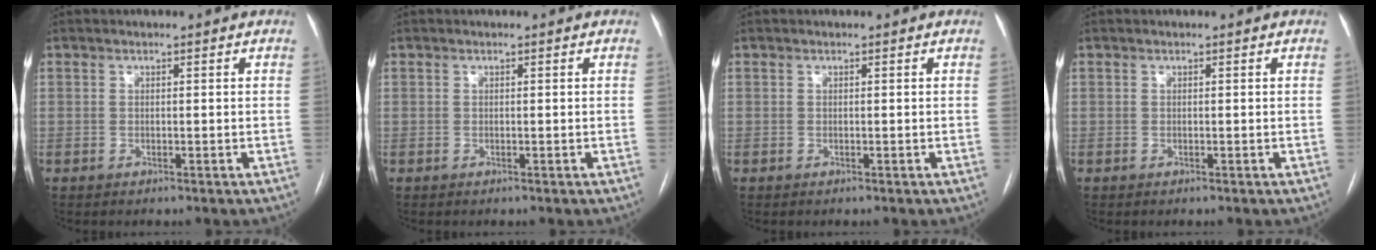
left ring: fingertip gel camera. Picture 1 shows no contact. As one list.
[{"total": 0.0}, {"total": 0.0}, {"total": 0.0}]